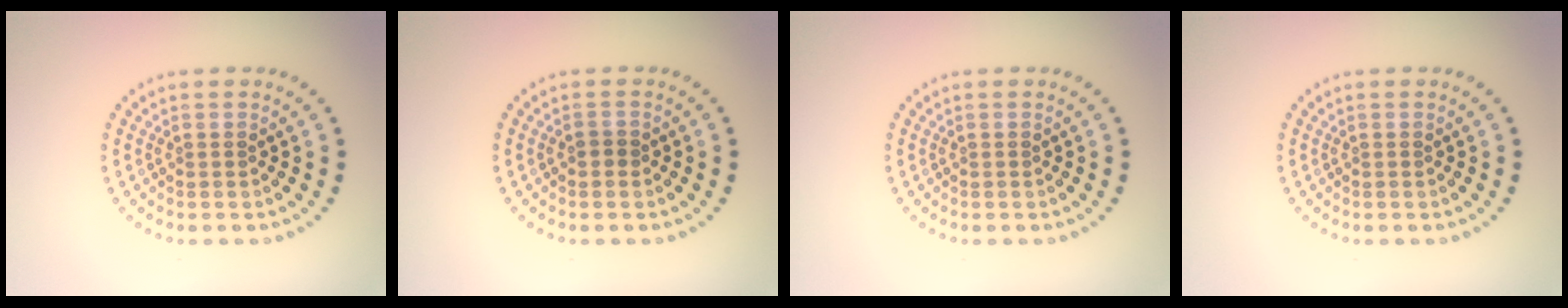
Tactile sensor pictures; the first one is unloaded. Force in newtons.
{"total": 0.8, "press": 0.7, "slide": 0.2}
{"total": 0.0}
{"total": 0.0}